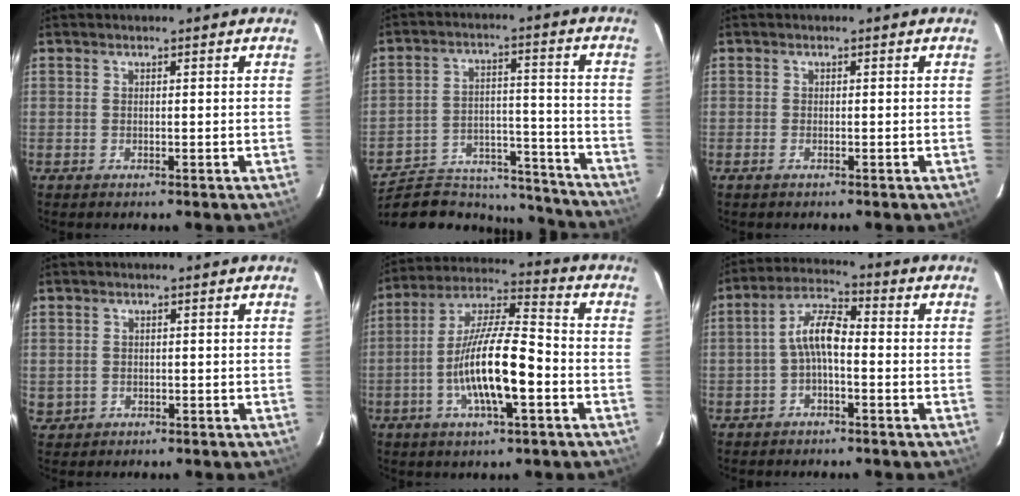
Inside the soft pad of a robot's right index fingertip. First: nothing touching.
{"total": 19.7, "force": [-17.2, 8.2, 5.0], "torque": [-0.108, 0.045, -0.226]}
{"total": 0.8, "force": [-0.6, 0.3, 0.5], "torque": [-0.011, -0.001, -0.012]}
{"total": 2.2, "force": [0.0, 2.1, 0.3], "torque": [-0.005, 0.001, 0.005]}
{"total": 14.9, "force": [-4.4, 3.0, 13.9], "torque": [-0.273, -0.004, -0.085]}
{"total": 6.2, "force": [-1.5, 2.3, 5.6], "torque": [-0.118, 0.022, -0.031]}